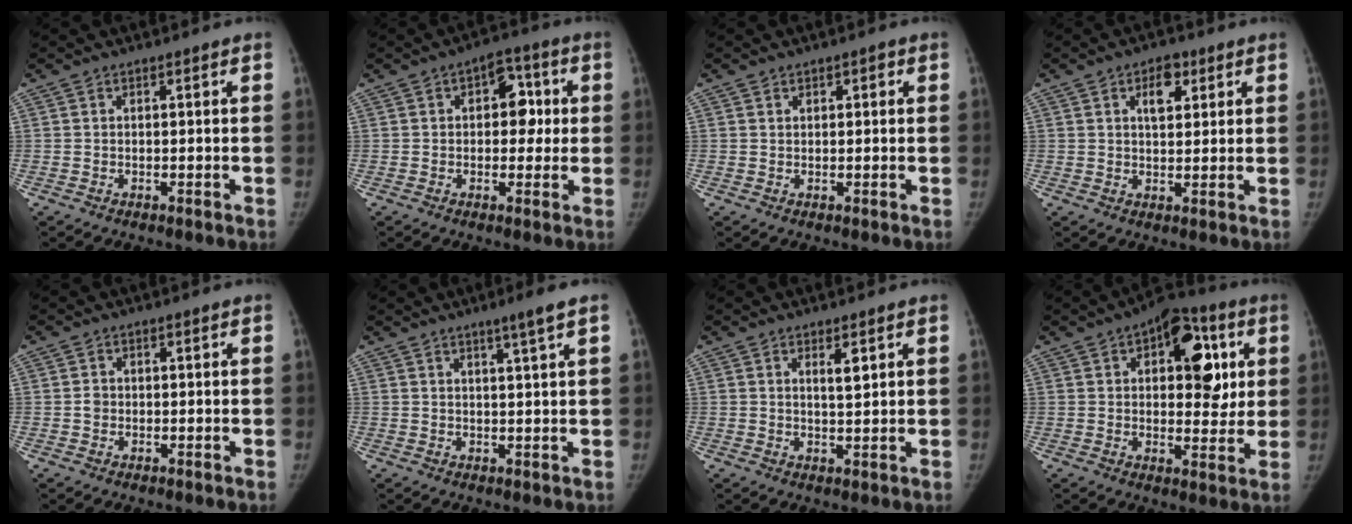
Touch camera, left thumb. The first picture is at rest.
{"total": 8.0, "force": [1.3, 5.2, 5.9], "torque": [-0.036, 0.013, 0.011]}
{"total": 1.5, "force": [0.8, 1.1, 0.7], "torque": [0.005, -0.002, 0.009]}
{"total": 5.3, "force": [2.5, 3.1, 3.6], "torque": [-0.032, -0.010, 0.035]}
{"total": 1.4, "force": [0.0, 1.3, 0.5], "torque": [-0.004, 0.003, 0.001]}
{"total": 3.9, "force": [2.4, -0.6, 3.1], "torque": [-0.051, -0.013, 0.039]}
{"total": 2.8, "force": [1.4, 0.8, 2.3], "torque": [-0.034, -0.012, 0.026]}
{"total": 16.1, "force": [5.0, 8.8, 12.5], "torque": [-0.108, 0.002, 0.065]}